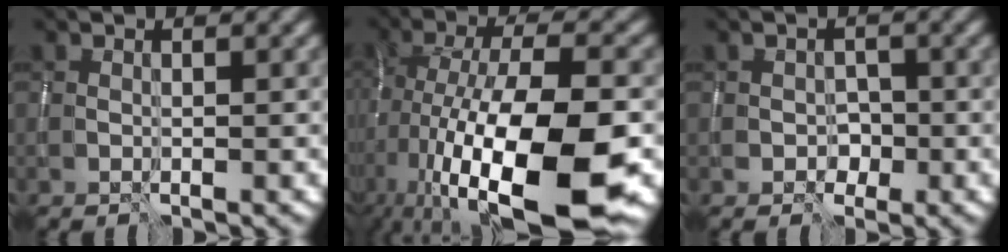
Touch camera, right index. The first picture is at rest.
{"total": 16.6, "force": [-6.4, 6.0, 14.1], "torque": [-0.240, -0.011, -0.098]}
{"total": 1.3, "force": [-0.6, 1.2, 0.3], "torque": [-0.003, -0.003, -0.007]}